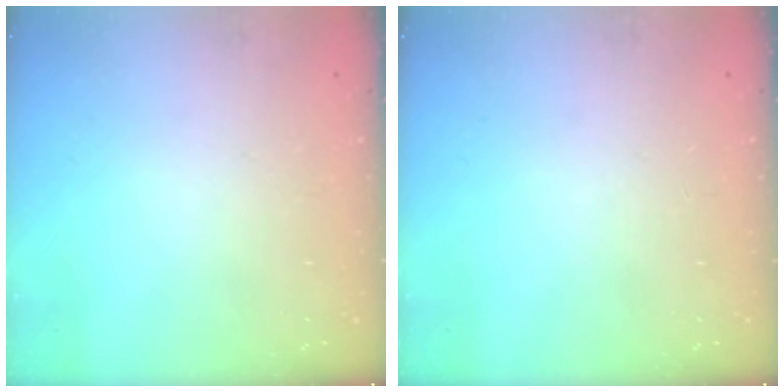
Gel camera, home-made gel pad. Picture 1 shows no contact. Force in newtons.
{"total": 0.0}